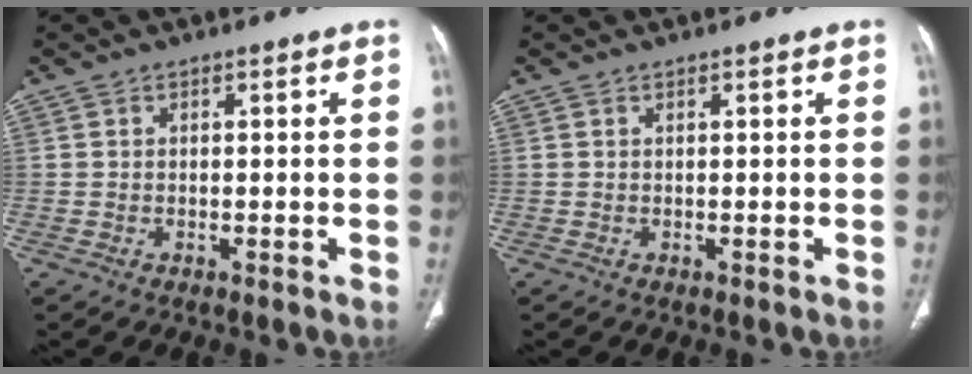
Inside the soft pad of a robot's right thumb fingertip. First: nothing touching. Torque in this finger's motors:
{"motor_torque": [-0.01, 0.01, 0.00, 0.01, 0.00]}